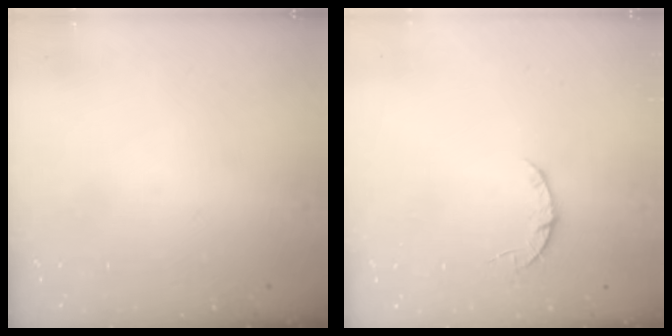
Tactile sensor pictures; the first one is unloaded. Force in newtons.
{"total": 3.5, "press": 3.4, "slide": 0.4}